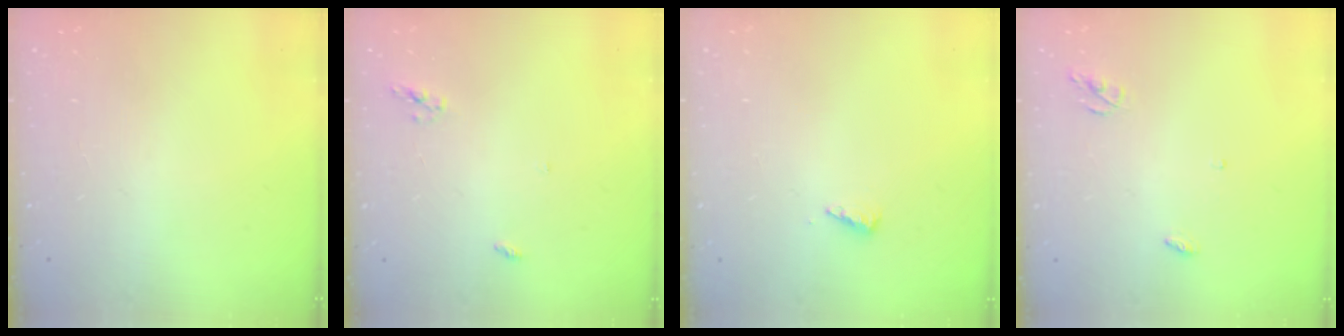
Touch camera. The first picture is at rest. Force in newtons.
{"total": 3.8, "press": 3.8, "slide": 0.1}
{"total": 3.6, "press": 3.6, "slide": 0.4}
{"total": 3.7, "press": 3.7, "slide": 0.1}